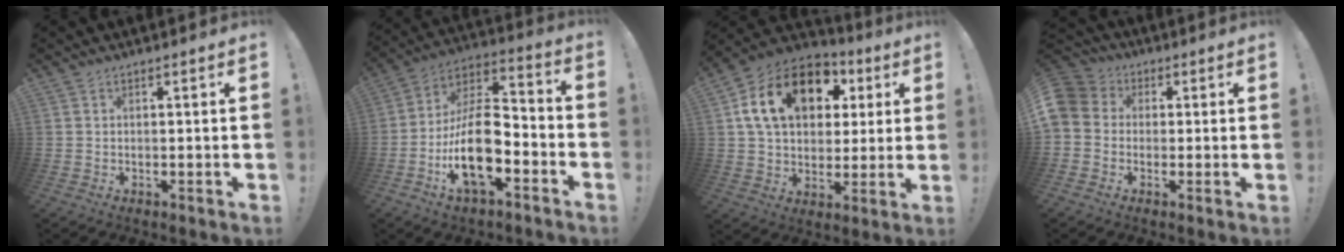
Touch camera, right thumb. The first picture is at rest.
{"total": 18.3, "force": [-6.4, 8.8, 14.8], "torque": [-0.276, 0.024, -0.104]}
{"total": 20.1, "force": [7.2, 13.6, 12.9], "torque": [-0.206, -0.009, 0.132]}
{"total": 6.7, "force": [-0.8, 6.1, 2.7], "torque": [-0.057, 0.018, -0.010]}